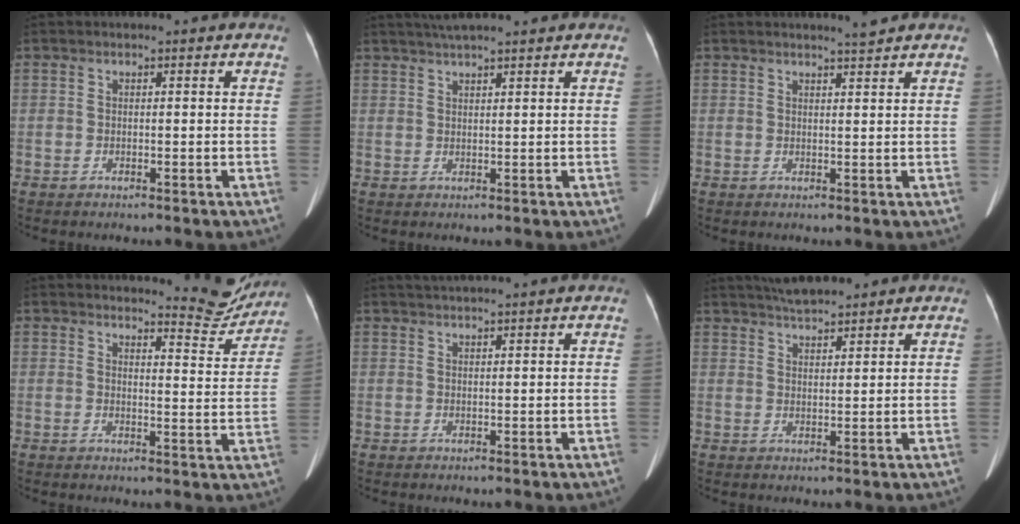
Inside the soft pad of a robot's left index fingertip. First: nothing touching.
{"total": 5.6, "force": [4.7, 0.2, 3.0], "torque": [-0.047, 0.023, 0.073]}
{"total": 1.6, "force": [1.5, -0.5, 0.5], "torque": [-0.012, -0.011, 0.025]}
{"total": 6.7, "force": [6.6, 0.7, -0.2], "torque": [0.002, -0.039, 0.073]}
{"total": 4.4, "force": [4.0, -0.8, 1.8], "torque": [-0.023, 0.027, 0.062]}
{"total": 6.0, "force": [5.4, 0.8, 2.4], "torque": [-0.046, 0.017, 0.093]}